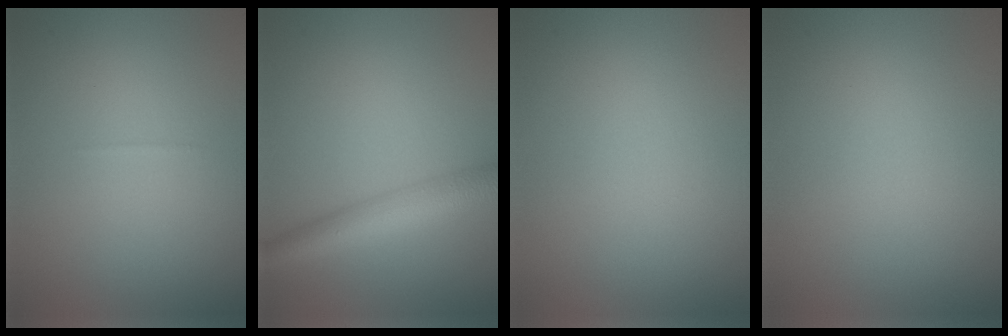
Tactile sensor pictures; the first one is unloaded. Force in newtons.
{"total": 4.4, "press": 4.4, "slide": 0.1}
{"total": 0.0}
{"total": 0.0}